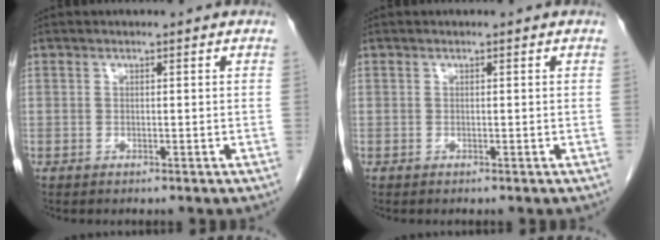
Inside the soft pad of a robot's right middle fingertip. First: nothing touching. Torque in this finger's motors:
{"motor_torque": [-0.04, 0.02, 0.02, 0.00]}